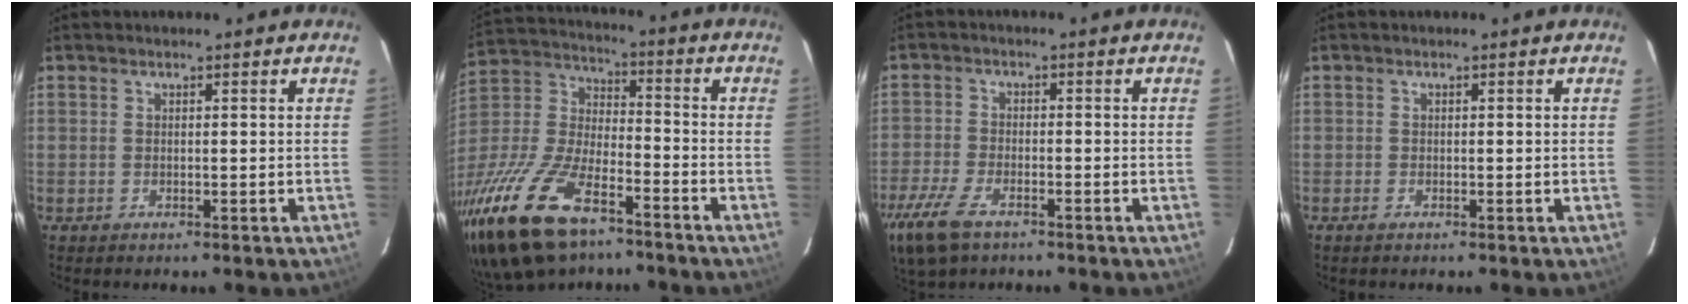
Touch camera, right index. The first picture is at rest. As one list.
[{"total": 26.6, "force": [-17.2, 11.3, 16.8], "torque": [-0.367, -0.028, -0.307]}, {"total": 11.2, "force": [-7.2, 5.2, 6.8], "torque": [-0.179, -0.028, -0.142]}, {"total": 0.8, "force": [-0.6, 0.4, 0.4], "torque": [-0.009, -0.003, -0.013]}]